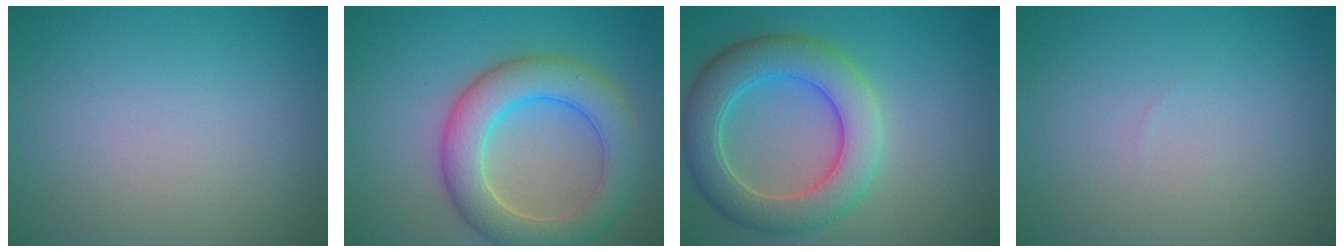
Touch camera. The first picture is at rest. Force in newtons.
{"total": 7.1, "press": 7.0, "slide": 0.5}
{"total": 7.1, "press": 7.0, "slide": 0.6}
{"total": 0.0}